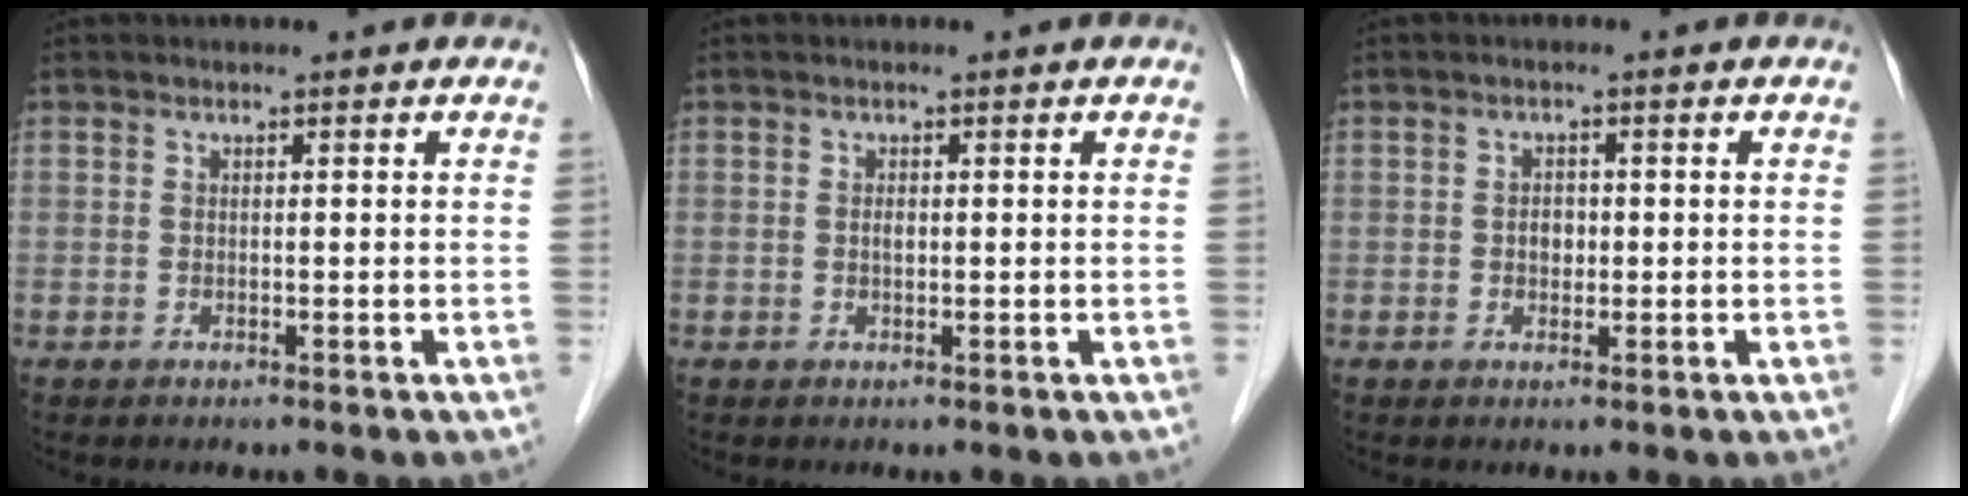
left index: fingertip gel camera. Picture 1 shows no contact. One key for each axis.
{"total": 0.7, "fx": 0.0, "fy": 0.3, "fz": 0.6, "tx": -0.013, "ty": 0.001, "tz": 0.000}
{"total": 1.7, "fx": -0.1, "fy": 1.3, "fz": 1.1, "tx": -0.017, "ty": 0.003, "tz": -0.002}